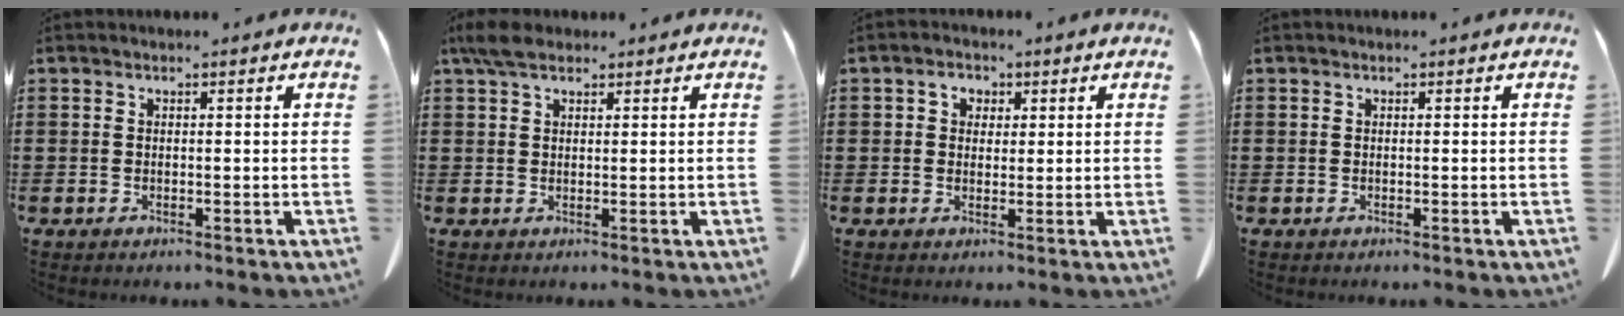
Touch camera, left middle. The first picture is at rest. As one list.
[{"total": 3.6, "force": [2.5, 1.5, 2.0], "torque": [-0.047, 0.009, 0.048]}, {"total": 2.3, "force": [0.8, 1.9, 0.9], "torque": [-0.027, 0.011, 0.011]}, {"total": 0.0}]